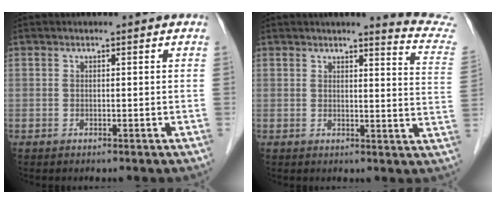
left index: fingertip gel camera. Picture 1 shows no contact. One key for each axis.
{"total": 9.7, "fx": 9.4, "fy": -0.7, "fz": 2.0, "tx": -0.014, "ty": -0.076, "tz": 0.082}